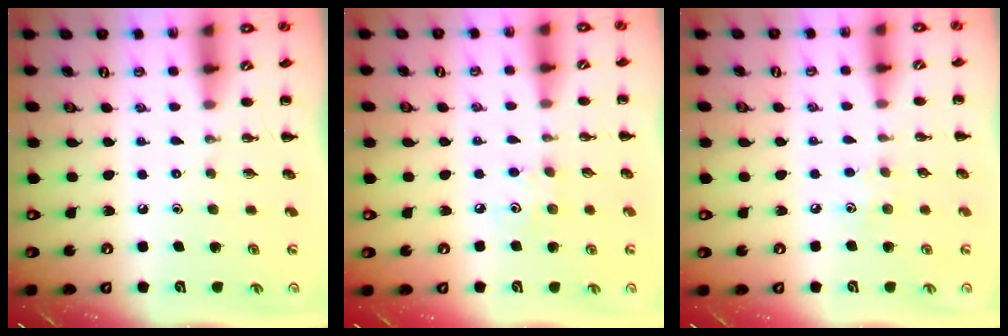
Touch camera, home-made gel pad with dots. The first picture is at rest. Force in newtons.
{"total": 3.8, "press": 3.7, "slide": 0.9}
{"total": 5.2, "press": 5.1, "slide": 0.9}